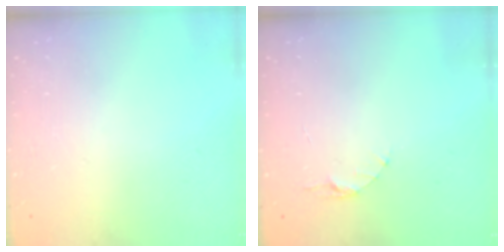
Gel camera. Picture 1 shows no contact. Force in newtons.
{"total": 3.5, "press": 3.5, "slide": 0.3}